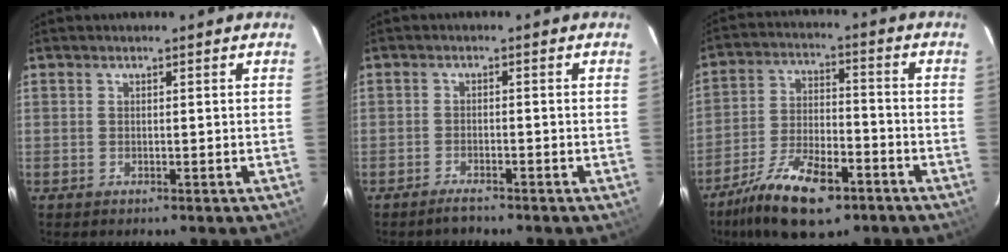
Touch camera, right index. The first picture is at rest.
{"total": 2.4, "force": [-2.2, 0.6, 0.9], "torque": [-0.027, 0.000, -0.039]}
{"total": 15.9, "force": [-10.3, 6.3, 10.3], "torque": [-0.212, -0.021, -0.180]}